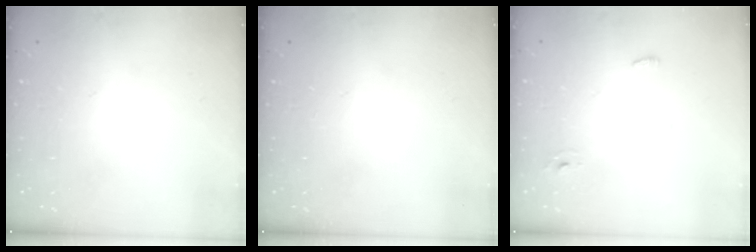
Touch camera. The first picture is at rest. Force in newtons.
{"total": 0.0}
{"total": 3.1, "press": 2.8, "slide": 1.2}